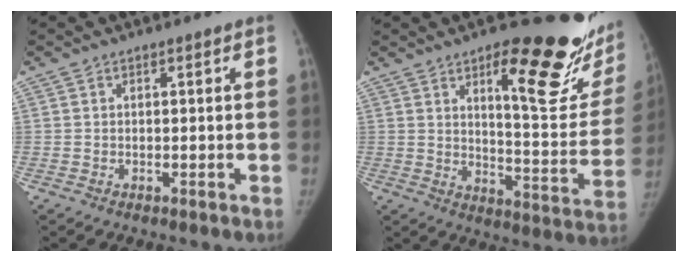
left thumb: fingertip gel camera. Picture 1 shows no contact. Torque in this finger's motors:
{"motor_torque": [0.10, 0.08, 1.12, -0.69, 0.06]}